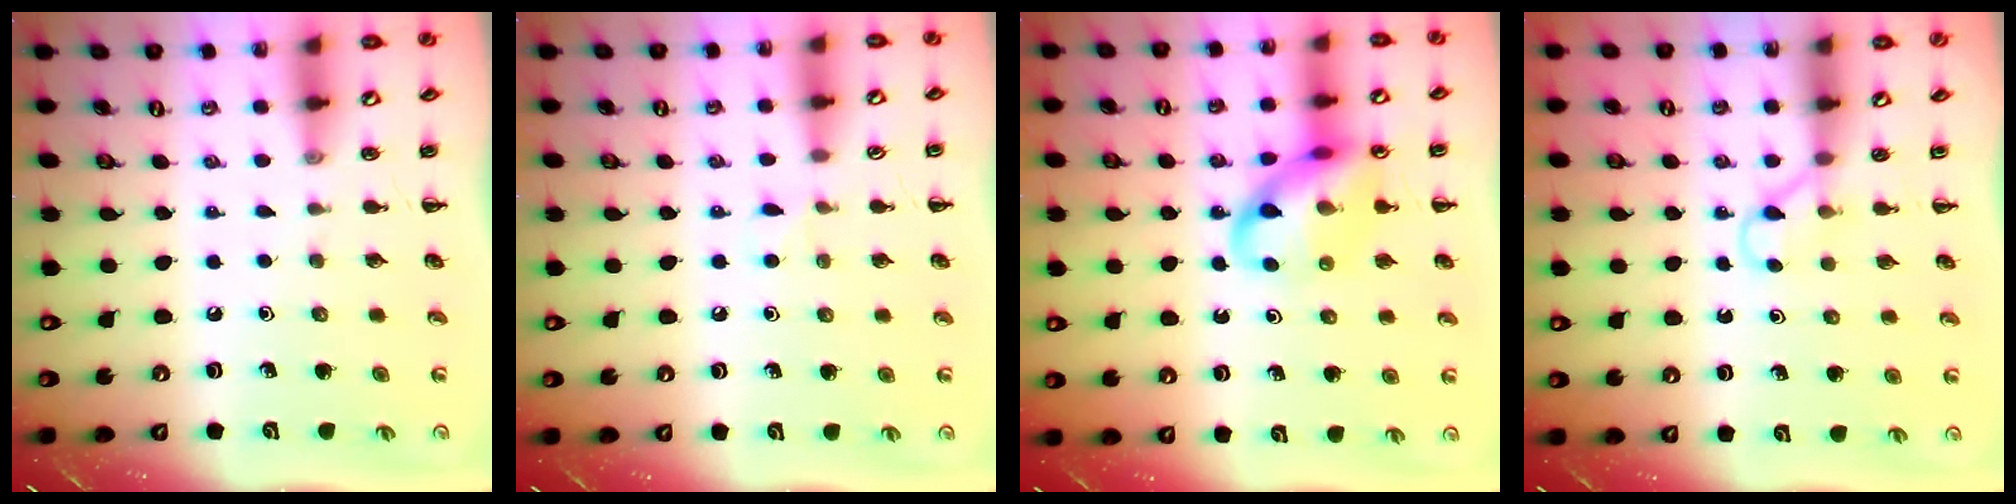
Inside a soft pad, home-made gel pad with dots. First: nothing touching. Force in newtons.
{"total": 4.4, "press": 4.1, "slide": 1.6}
{"total": 14.3, "press": 14.2, "slide": 1.6}
{"total": 2.9, "press": 2.8, "slide": 0.9}